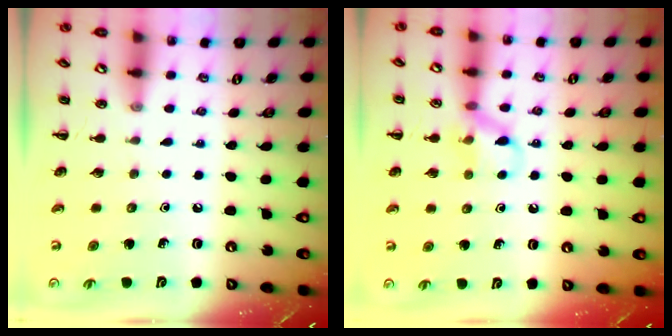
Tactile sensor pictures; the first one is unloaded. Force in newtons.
{"total": 8.2, "press": 8.1, "slide": 0.9}